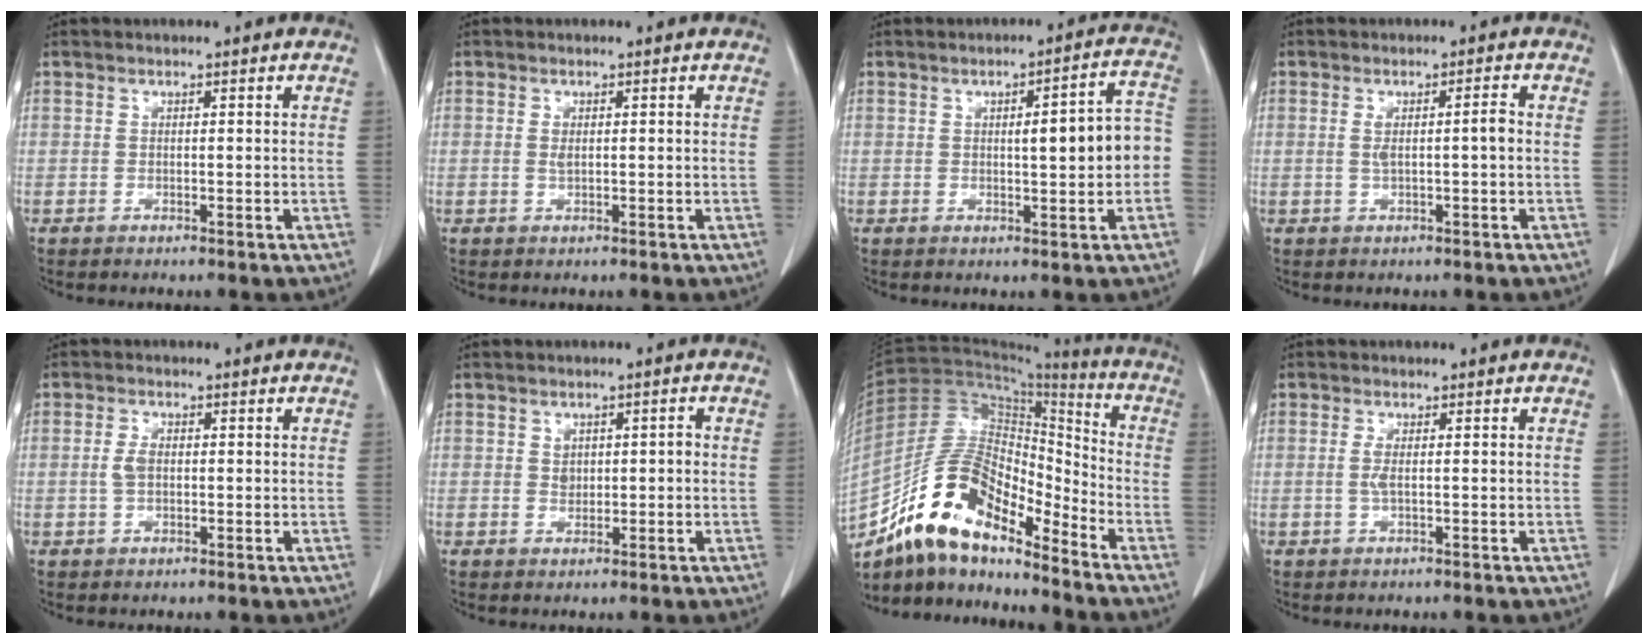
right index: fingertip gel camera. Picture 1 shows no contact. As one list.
[{"total": 0.9, "force": [0.3, 0.4, 0.8], "torque": [-0.014, 0.001, 0.007]}, {"total": 8.0, "force": [-0.3, 1.5, 7.9], "torque": [-0.101, 0.024, -0.003]}, {"total": 2.9, "force": [0.2, 0.2, 2.9], "torque": [-0.054, 0.011, 0.009]}, {"total": 2.2, "force": [-0.1, 1.2, 1.9], "torque": [-0.046, 0.005, -0.004]}, {"total": 2.0, "force": [0.3, 1.5, 1.4], "torque": [-0.019, 0.009, 0.011]}, {"total": 15.5, "force": [-12.2, 5.0, 8.1], "torque": [-0.148, 0.033, -0.223]}, {"total": 1.3, "force": [0.1, 0.1, 1.3], "torque": [-0.030, 0.000, 0.002]}]